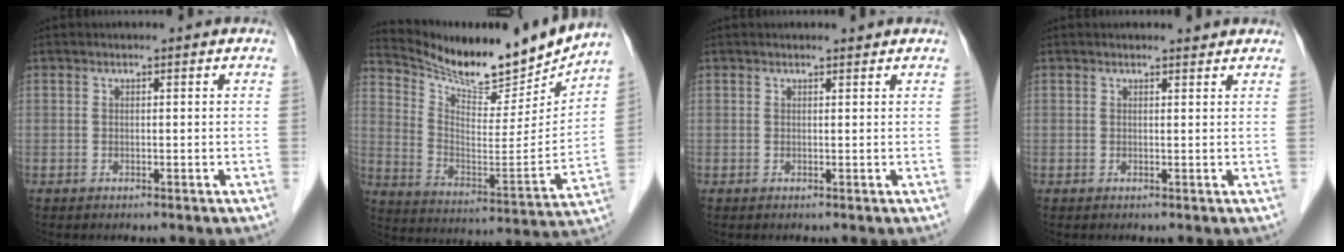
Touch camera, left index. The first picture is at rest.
{"total": 17.0, "force": [16.1, 2.5, 4.8], "torque": [-0.102, -0.043, 0.258]}
{"total": 1.2, "force": [1.2, 0.2, 0.1], "torque": [-0.014, 0.001, 0.014]}
{"total": 1.9, "force": [1.8, 0.4, 0.2], "torque": [-0.012, 0.001, 0.018]}